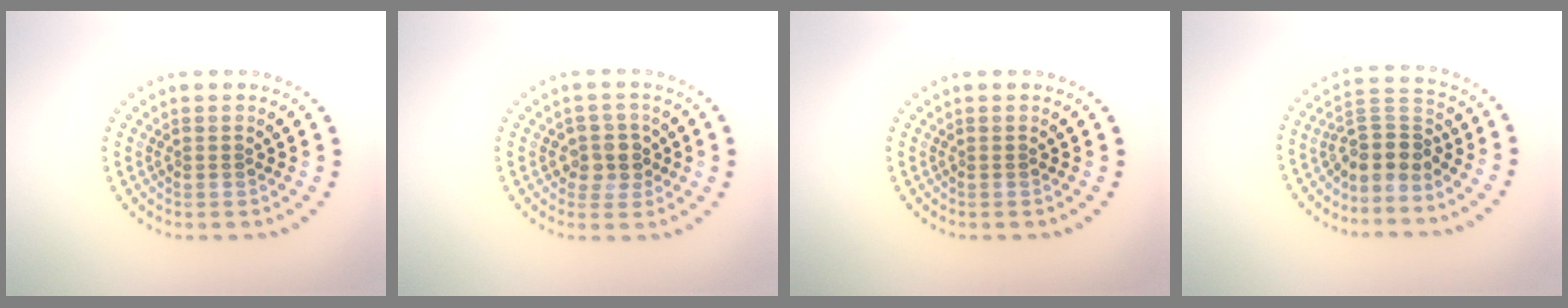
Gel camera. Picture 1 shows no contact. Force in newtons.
{"total": 2.2, "press": 2.1, "slide": 0.8}
{"total": 0.0}
{"total": 3.5, "press": 2.6, "slide": 2.3}